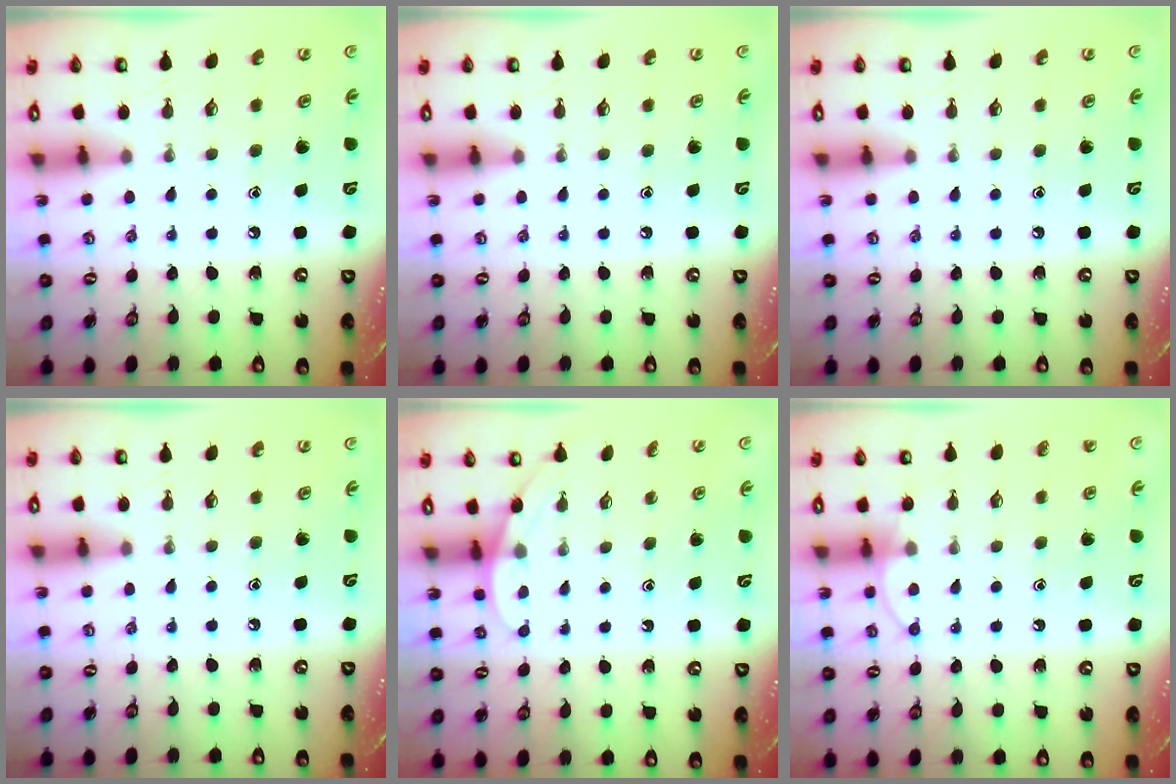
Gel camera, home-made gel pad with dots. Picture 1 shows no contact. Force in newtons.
{"total": 0.0}
{"total": 0.0}
{"total": 0.0}
{"total": 3.2, "press": 3.2, "slide": 0.3}
{"total": 6.2, "press": 6.2, "slide": 0.6}